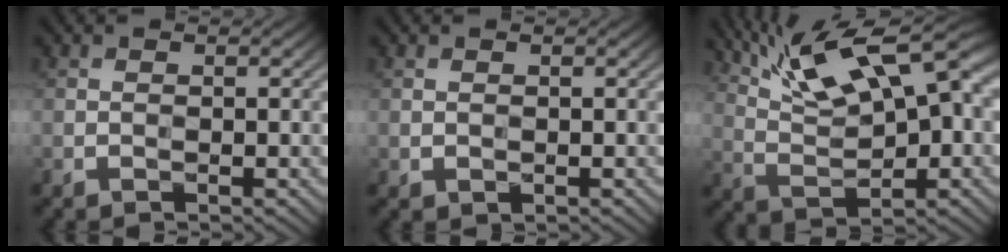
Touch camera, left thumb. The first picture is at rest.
{"total": 0.5, "force": [0.2, 0.4, 0.3], "torque": [-0.008, -0.002, 0.010]}
{"total": 13.9, "force": [7.2, 4.3, 11.0], "torque": [-0.202, 0.021, 0.123]}